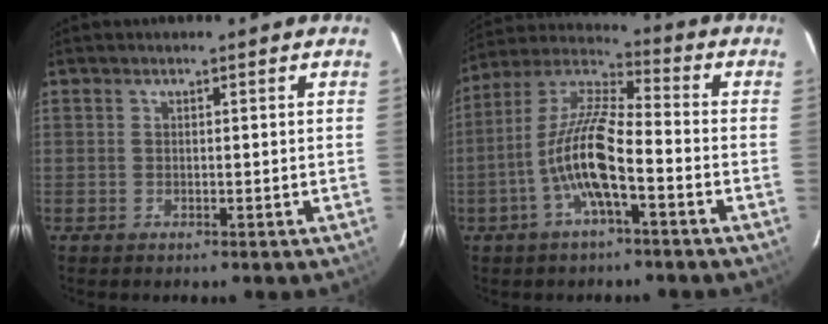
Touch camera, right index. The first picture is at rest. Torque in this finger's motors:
{"motor_torque": [1.95, -0.19, 1.05, 0.20]}